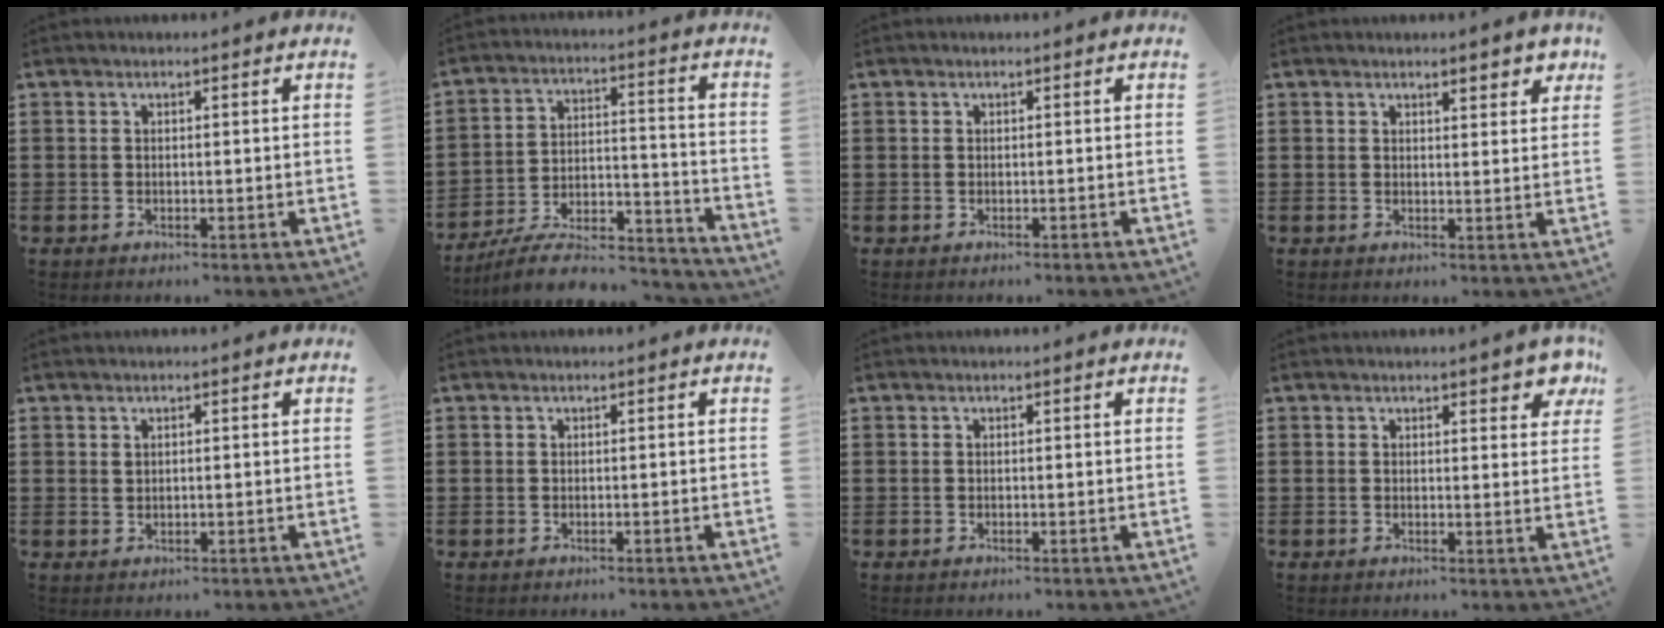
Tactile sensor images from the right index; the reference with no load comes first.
{"total": 8.5, "force": [-7.5, 2.0, 3.6], "torque": [-0.064, 0.011, -0.144]}
{"total": 0.0}
{"total": 2.3, "force": [1.8, 0.8, 1.2], "torque": [-0.020, 0.003, 0.030]}
{"total": 0.7, "force": [0.3, 0.4, 0.4], "torque": [-0.009, 0.002, 0.006]}
{"total": 0.0}
{"total": 0.0}
{"total": 2.7, "force": [2.1, 0.9, 1.4], "torque": [-0.011, -0.002, 0.033]}